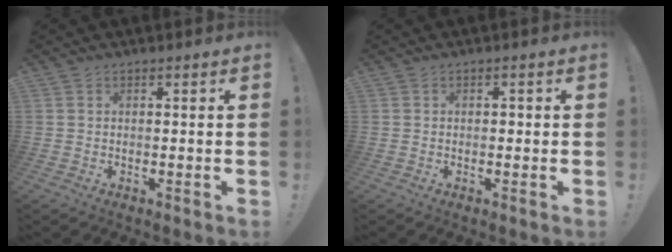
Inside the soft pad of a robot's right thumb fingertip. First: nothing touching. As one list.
[{"total": 0.8, "force": [-0.4, 0.7, 0.2], "torque": [-0.003, 0.002, -0.007]}]